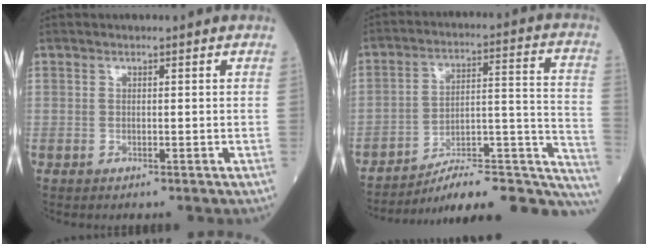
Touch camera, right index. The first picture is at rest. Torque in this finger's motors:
{"motor_torque": [-0.19, -1.94, -0.07, -0.13]}